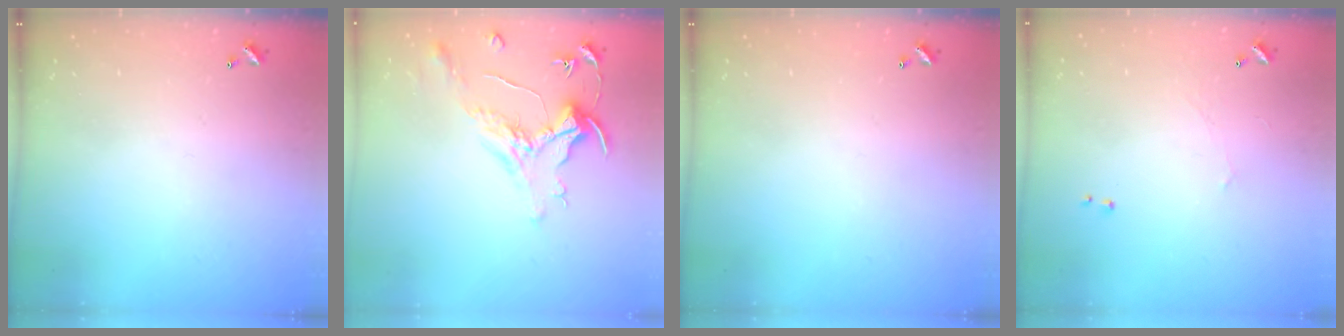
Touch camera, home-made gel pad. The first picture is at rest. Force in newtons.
{"total": 1.6, "press": 1.4, "slide": 0.7}
{"total": 0.0}
{"total": 0.7, "press": 0.1, "slide": 0.7}